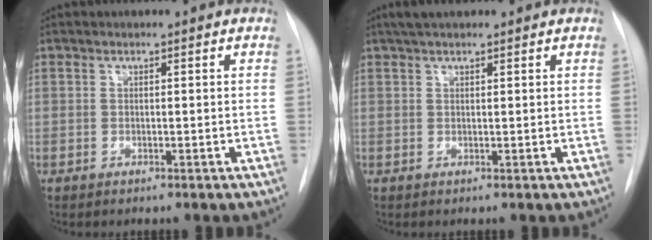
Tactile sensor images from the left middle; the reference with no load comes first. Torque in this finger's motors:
{"motor_torque": [0.25, -0.25, 0.02, 0.01]}